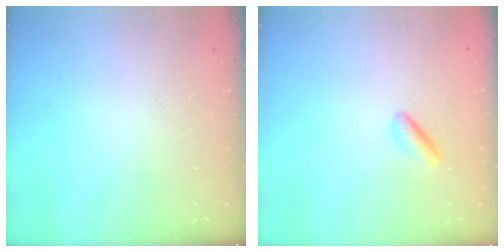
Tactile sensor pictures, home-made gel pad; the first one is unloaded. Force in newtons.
{"total": 2.7, "press": 2.6, "slide": 0.7}